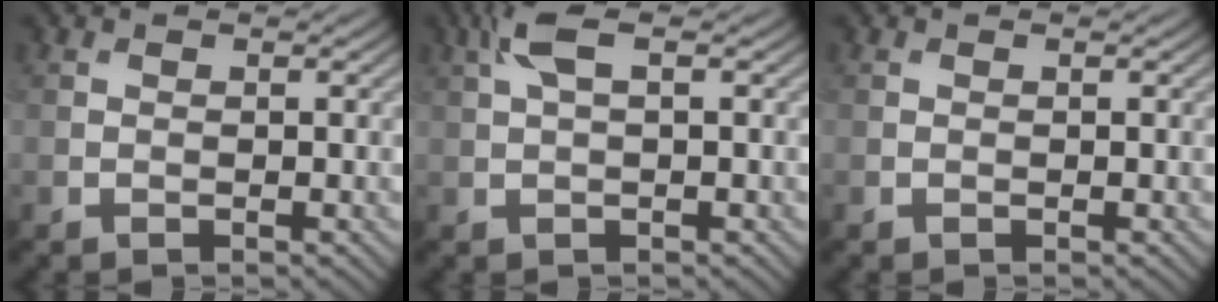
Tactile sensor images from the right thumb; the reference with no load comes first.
{"total": 3.8, "force": [1.6, 1.1, 3.3], "torque": [-0.085, 0.016, 0.032]}
{"total": 0.0}